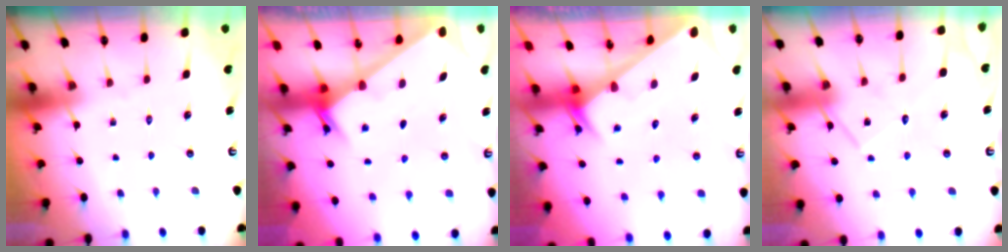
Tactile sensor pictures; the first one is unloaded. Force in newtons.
{"total": 2.2, "press": 2.2, "slide": 0.2}
{"total": 2.5, "press": 2.5, "slide": 0.0}
{"total": 12.8, "press": 12.8, "slide": 0.8}